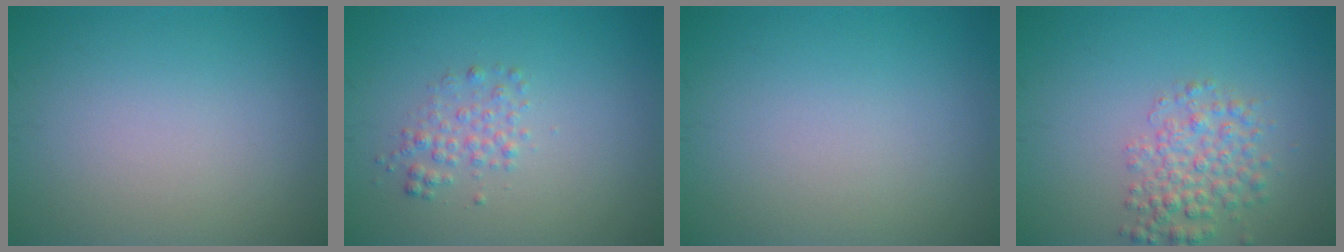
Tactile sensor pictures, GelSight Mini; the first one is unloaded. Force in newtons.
{"total": 1.8, "press": 1.8, "slide": 0.0}
{"total": 0.0}
{"total": 3.5, "press": 3.5, "slide": 0.1}